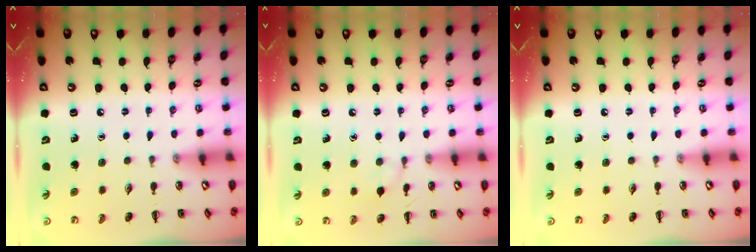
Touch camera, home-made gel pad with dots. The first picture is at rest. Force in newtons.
{"total": 5.3, "press": 5.0, "slide": 2.0}
{"total": 0.0}